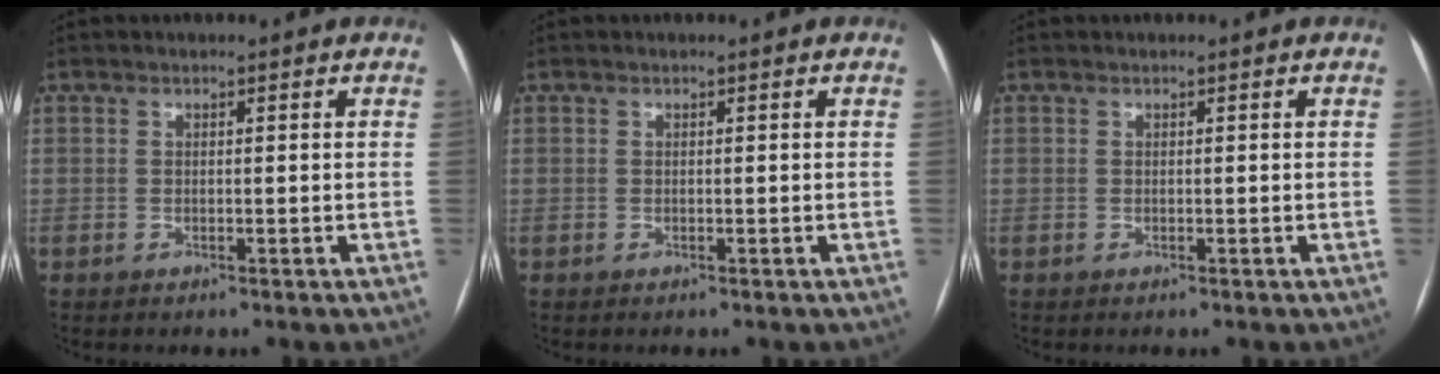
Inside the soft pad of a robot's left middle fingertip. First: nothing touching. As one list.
[{"total": 0.0}, {"total": 0.0}]